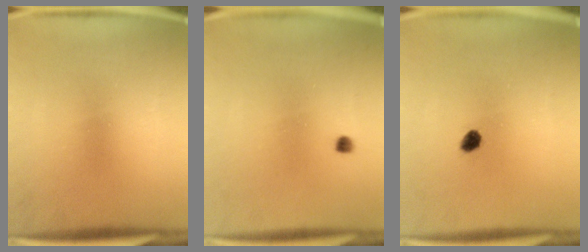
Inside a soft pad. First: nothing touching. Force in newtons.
{"total": 1.0}
{"total": 2.2}